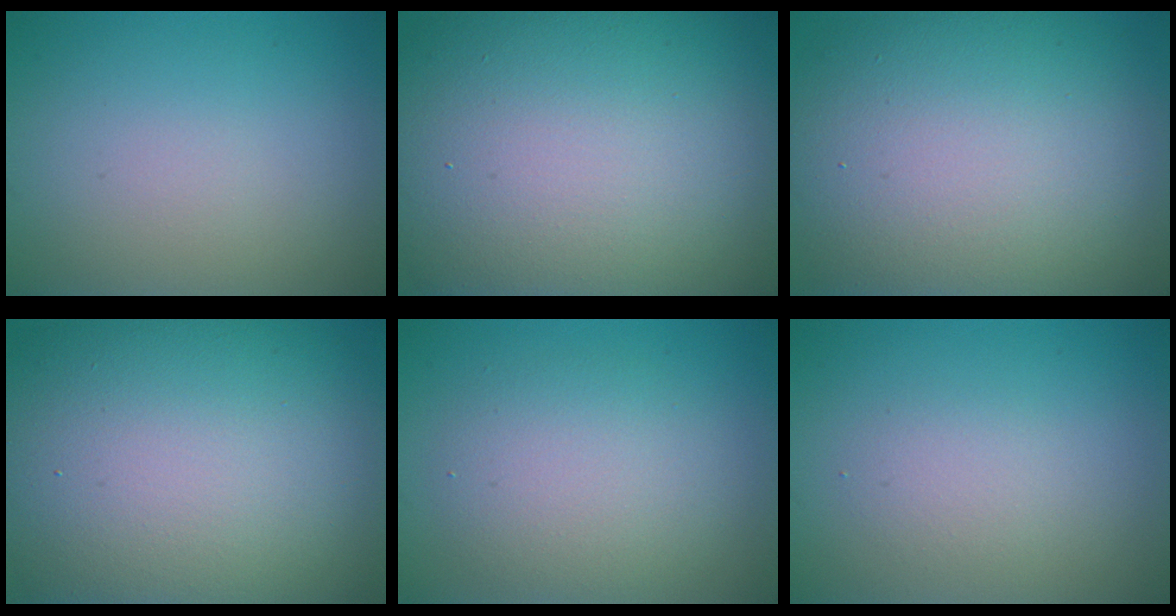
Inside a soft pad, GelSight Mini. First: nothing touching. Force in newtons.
{"total": 20.5, "press": 20.5, "slide": 0.9}
{"total": 15.1, "press": 15.1, "slide": 0.9}
{"total": 18.1, "press": 18.0, "slide": 1.0}
{"total": 4.1, "press": 4.1, "slide": 0.1}
{"total": 1.7, "press": 1.7, "slide": 0.2}